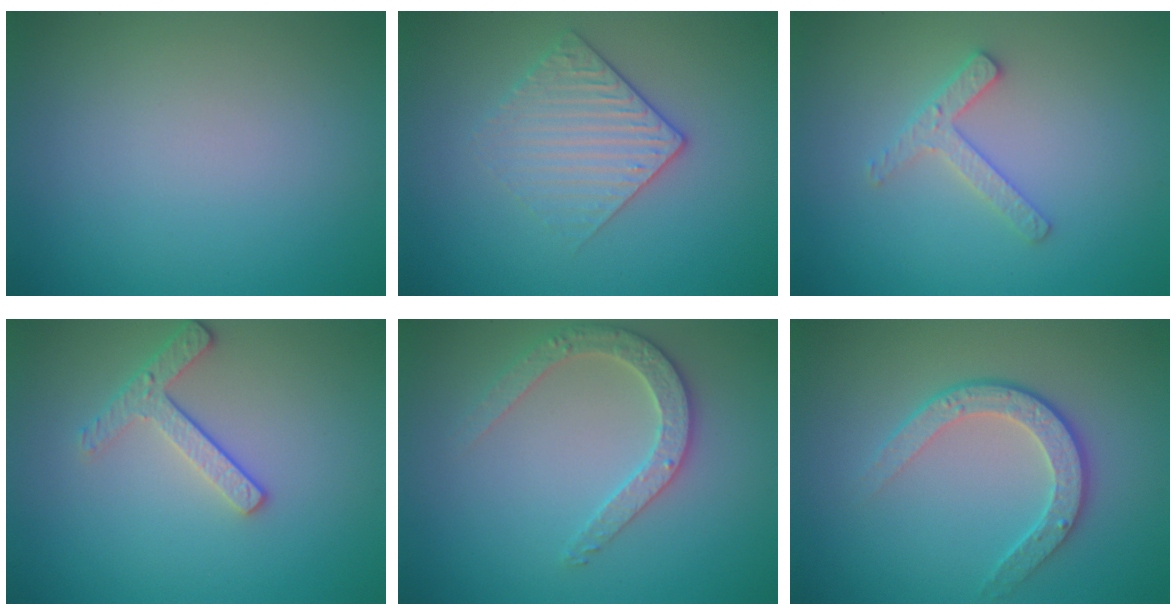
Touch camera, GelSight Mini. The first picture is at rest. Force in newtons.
{"total": 2.9, "press": 2.6, "slide": 1.2}
{"total": 2.3, "press": 2.2, "slide": 0.4}
{"total": 2.5, "press": 2.2, "slide": 1.1}
{"total": 2.8, "press": 2.7, "slide": 0.5}
{"total": 3.4, "press": 2.8, "slide": 1.9}